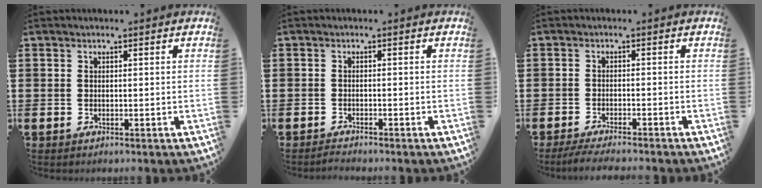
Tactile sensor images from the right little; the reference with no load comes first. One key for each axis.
{"total": 0.9, "fx": -0.9, "fy": 0.0, "fz": 0.1, "tx": -0.005, "ty": -0.001, "tz": -0.017}
{"total": 2.2, "fx": -2.0, "fy": 0.0, "fz": 1.0, "tx": -0.015, "ty": 0.003, "tz": -0.037}